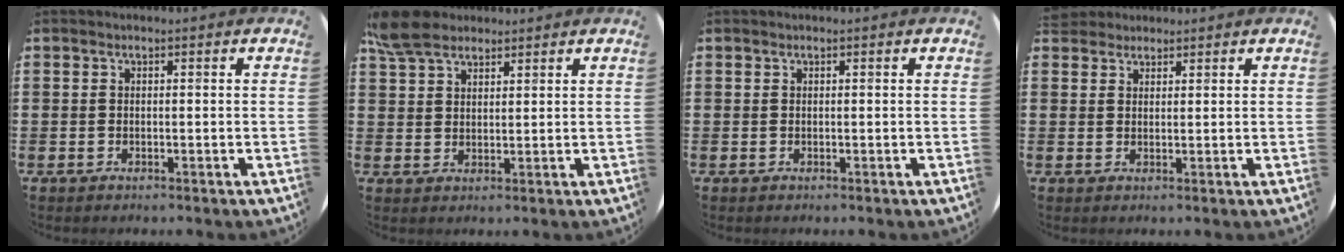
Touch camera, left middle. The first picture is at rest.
{"total": 5.9, "force": [4.9, 2.4, 2.3], "torque": [-0.058, 0.000, 0.094]}
{"total": 0.0}
{"total": 2.5, "force": [2.3, 1.0, -0.1], "torque": [0.004, 0.001, 0.045]}